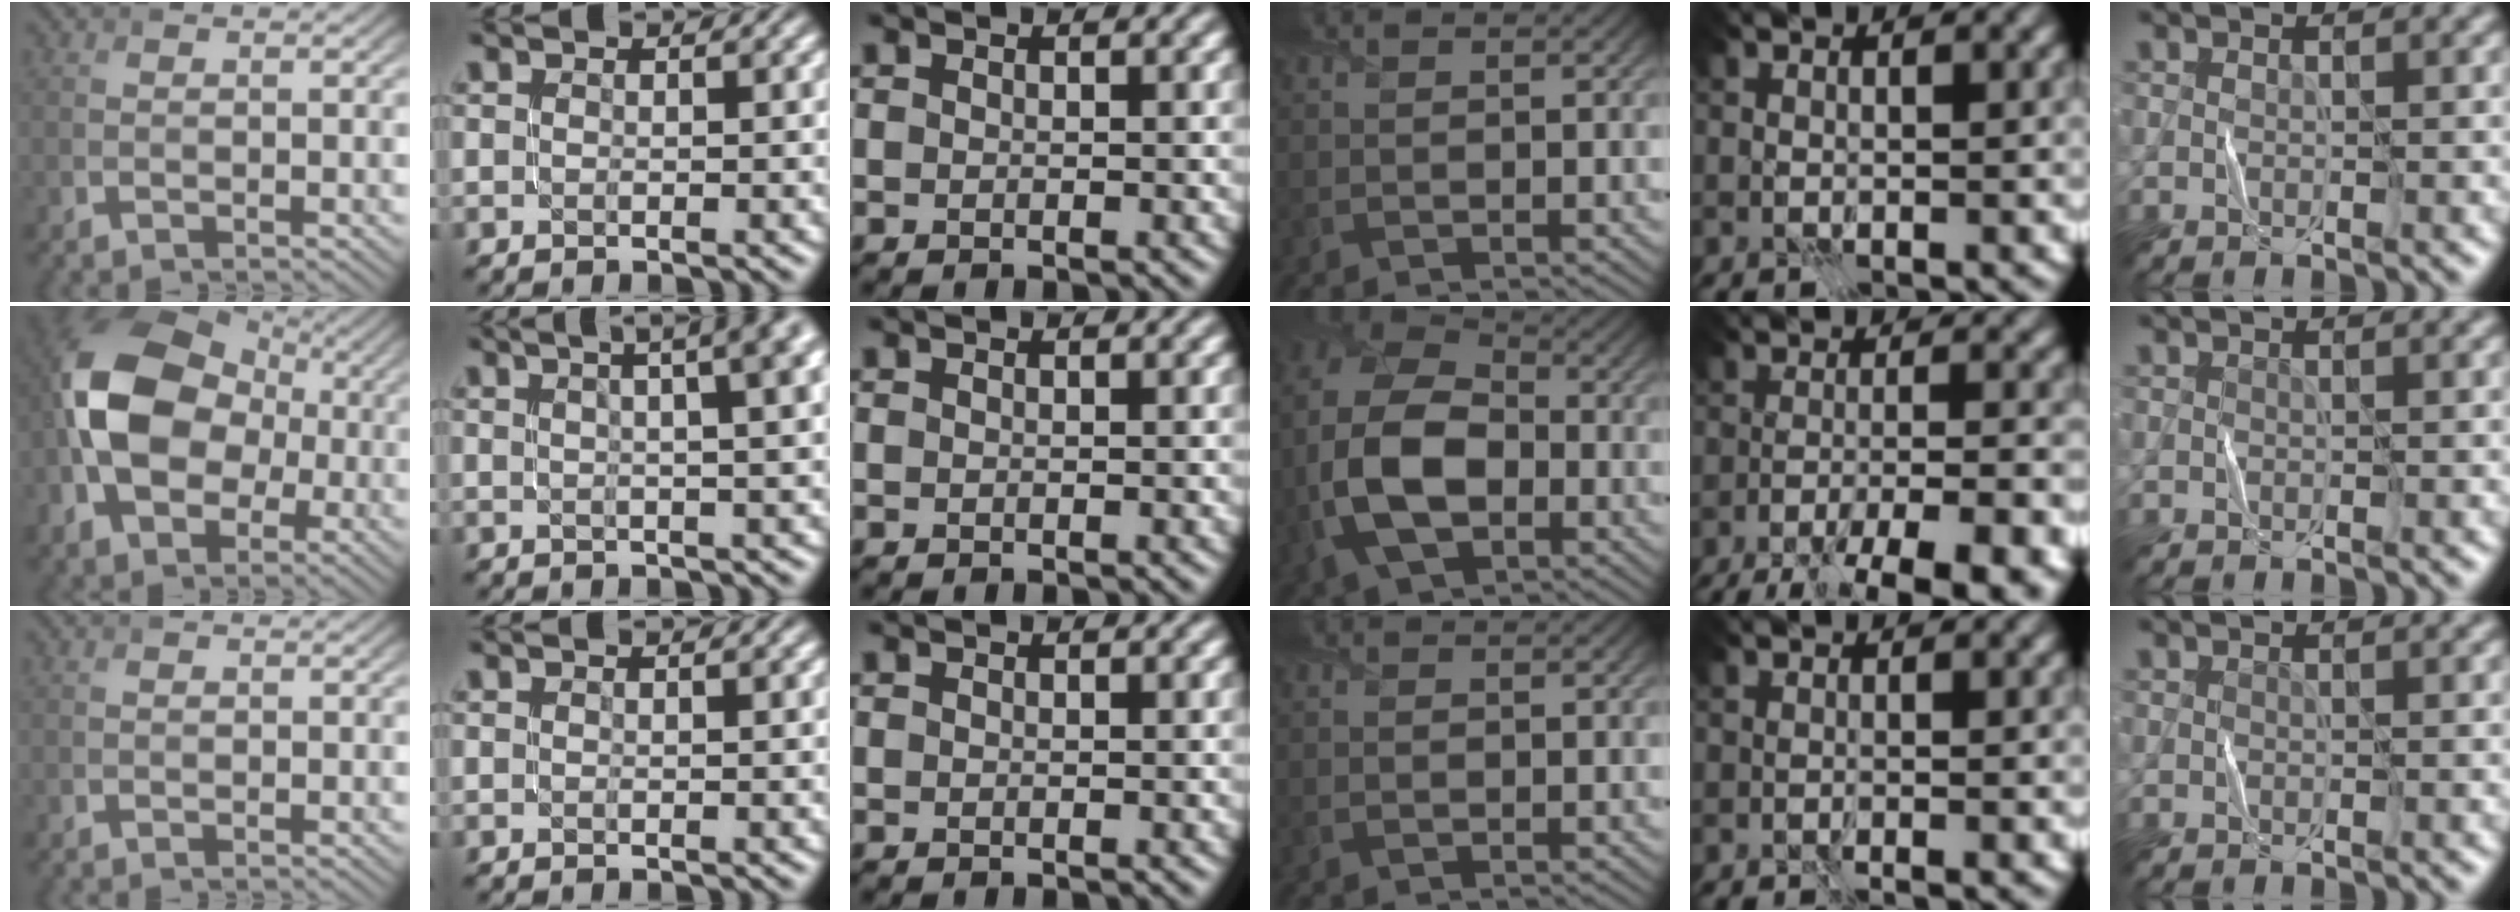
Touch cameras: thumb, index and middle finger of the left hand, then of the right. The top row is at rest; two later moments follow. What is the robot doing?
{"motion": "fold", "object": "scarf"}